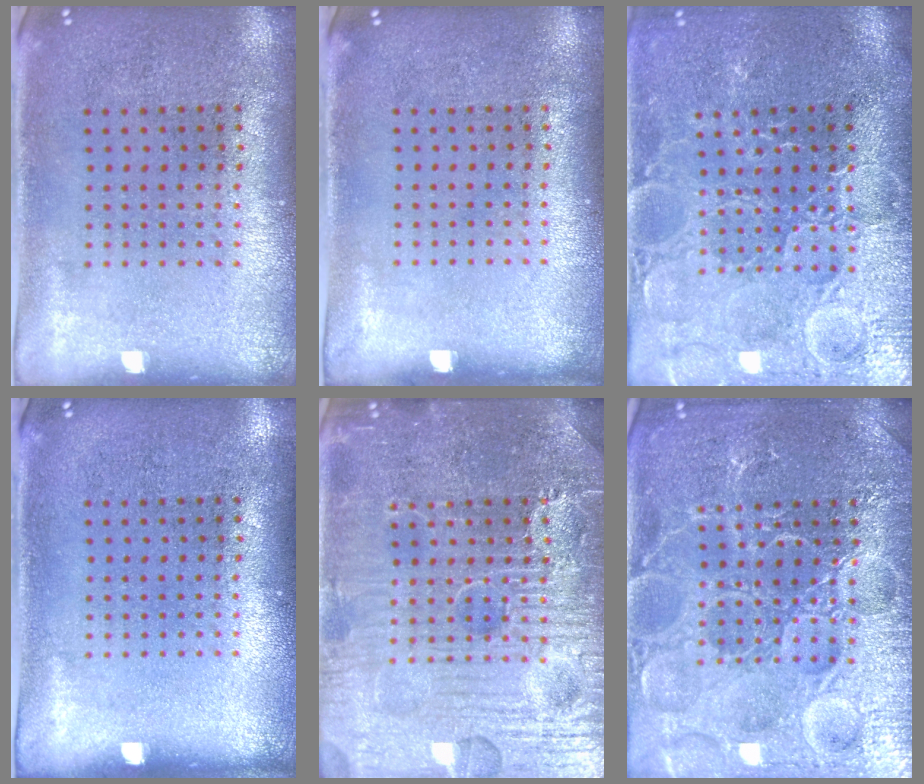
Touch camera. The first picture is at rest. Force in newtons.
{"total": 0.0}
{"total": 3.8, "press": 3.6, "slide": 1.1}
{"total": 0.0}
{"total": 7.9, "press": 7.8, "slide": 0.9}
{"total": 7.5, "press": 7.5, "slide": 1.0}